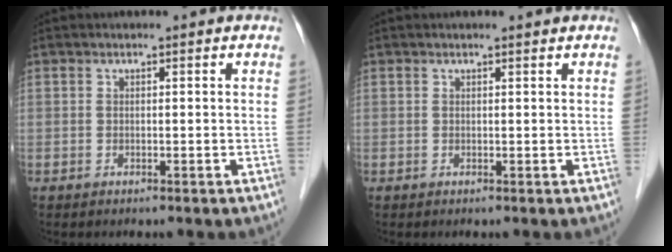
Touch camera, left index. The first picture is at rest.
{"total": 0.8, "force": [0.7, -0.1, 0.2], "torque": [-0.011, -0.001, 0.010]}